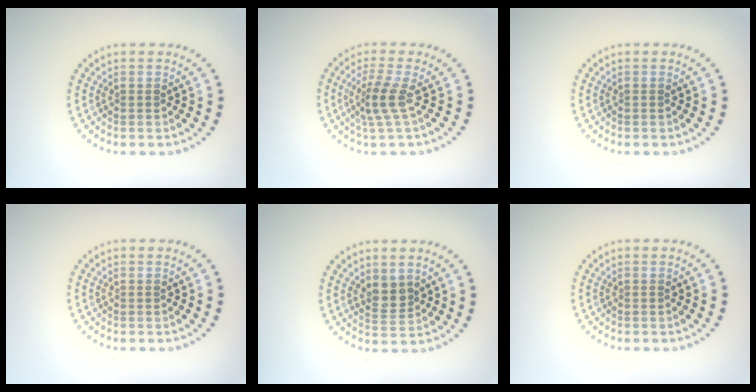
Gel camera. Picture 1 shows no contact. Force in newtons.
{"total": 2.6, "press": 1.9, "slide": 1.8}
{"total": 0.0}
{"total": 0.0}
{"total": 2.0, "press": 1.7, "slide": 1.0}
{"total": 0.0}